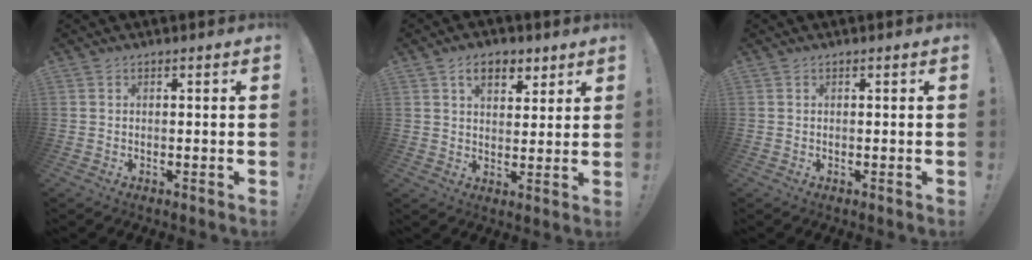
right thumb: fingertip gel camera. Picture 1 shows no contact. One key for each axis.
{"total": 8.0, "fx": 4.3, "fy": 5.0, "fz": 4.6, "tx": -0.063, "ty": -0.011, "tz": 0.076}
{"total": 0.0}